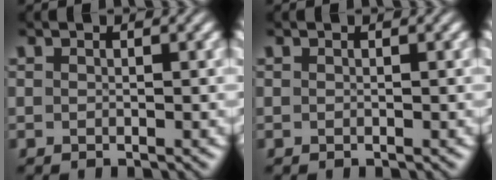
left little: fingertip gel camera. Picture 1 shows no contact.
{"total": 0.0}